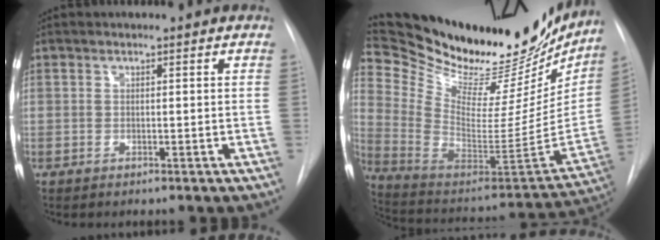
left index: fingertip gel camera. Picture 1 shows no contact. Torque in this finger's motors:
{"motor_torque": [-0.57, -0.78, 0.05, -0.01]}